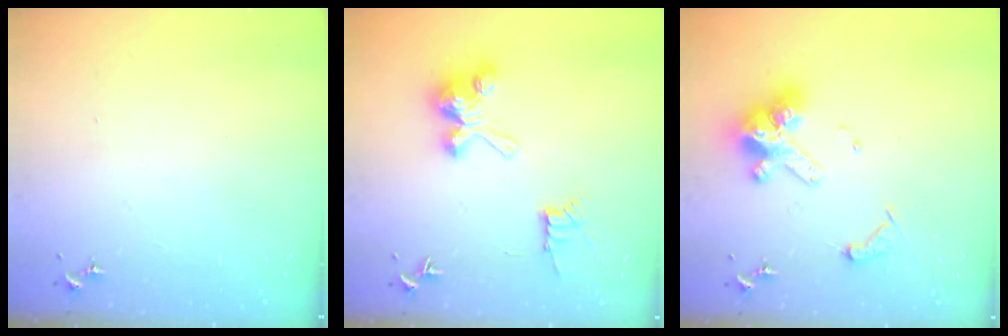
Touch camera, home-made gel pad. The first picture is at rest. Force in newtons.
{"total": 10.5, "press": 10.5, "slide": 0.5}
{"total": 14.8, "press": 14.6, "slide": 2.4}